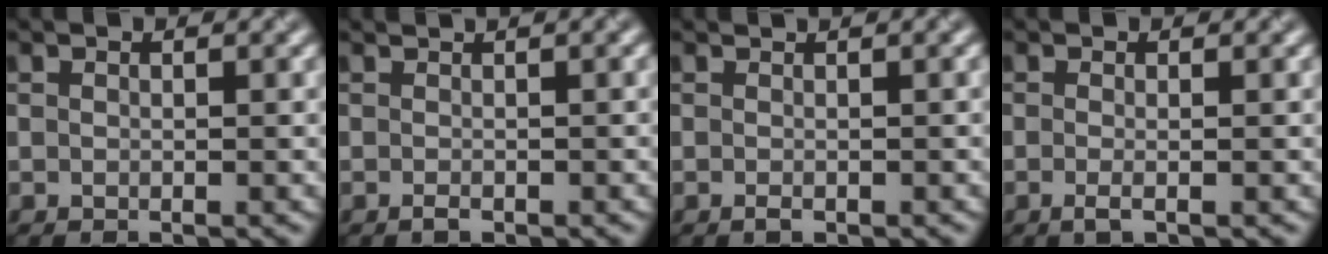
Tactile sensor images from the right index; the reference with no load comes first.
{"total": 1.4, "force": [-0.1, 0.4, 1.3], "torque": [-0.018, 0.004, -0.002]}
{"total": 1.1, "force": [-0.1, 0.3, 1.0], "torque": [-0.017, 0.004, -0.001]}
{"total": 1.3, "force": [-0.3, 0.4, 1.2], "torque": [-0.022, -0.006, -0.008]}